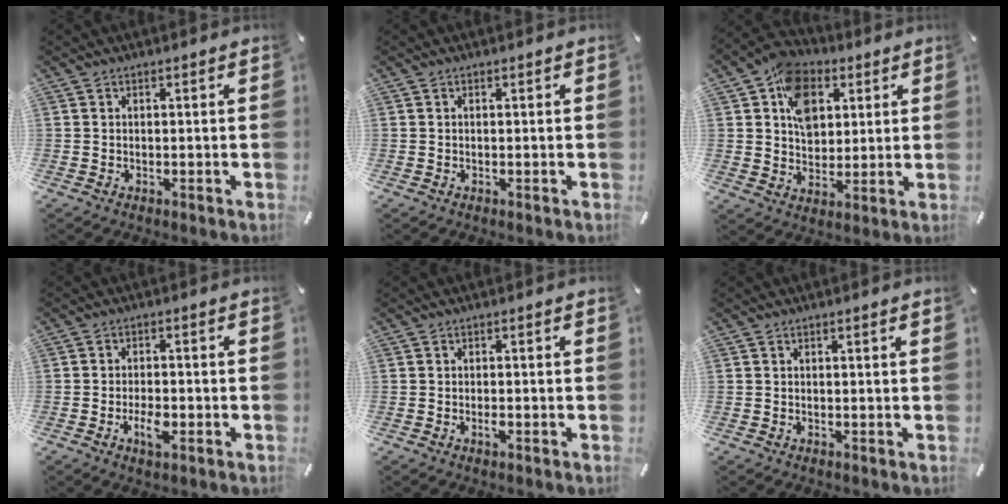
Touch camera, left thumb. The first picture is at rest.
{"total": 0.0}
{"total": 11.7, "force": [4.3, 9.1, 5.9], "torque": [-0.104, 0.001, 0.083]}
{"total": 4.6, "force": [-1.8, 2.2, 3.7], "torque": [-0.079, 0.002, -0.033]}
{"total": 1.3, "force": [-0.5, 0.5, 1.1], "torque": [-0.021, -0.001, -0.009]}
{"total": 0.6, "force": [0.3, 0.0, 0.5], "torque": [-0.008, 0.000, 0.005]}